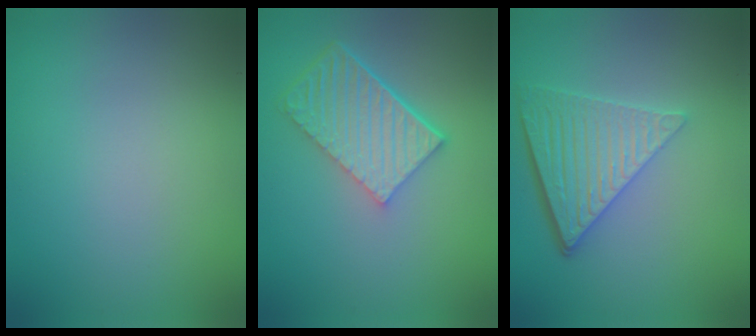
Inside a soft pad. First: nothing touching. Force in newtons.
{"total": 6.1, "press": 4.2, "slide": 4.4}
{"total": 5.8, "press": 4.2, "slide": 4.0}